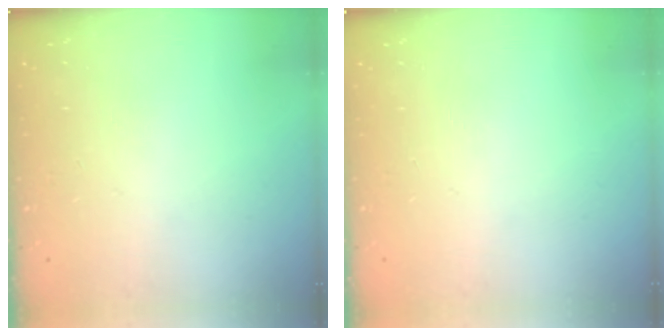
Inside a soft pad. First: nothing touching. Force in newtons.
{"total": 0.0}